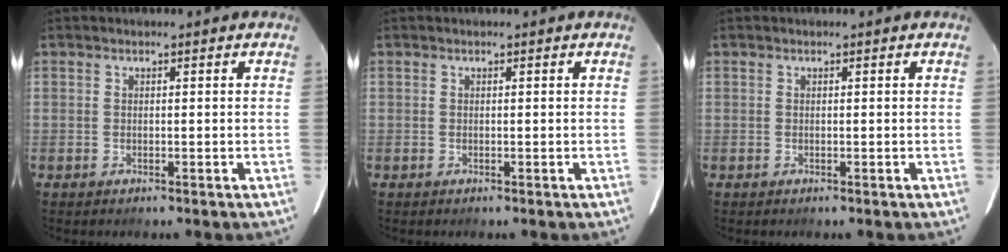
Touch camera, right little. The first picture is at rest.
{"total": 0.0}
{"total": 0.0}